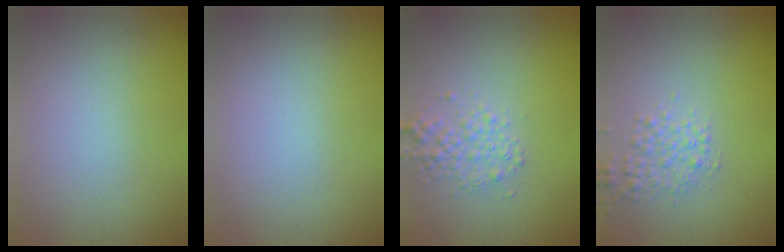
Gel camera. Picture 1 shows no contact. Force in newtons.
{"total": 0.0}
{"total": 2.2, "press": 2.2, "slide": 0.0}
{"total": 2.0, "press": 2.0, "slide": 0.1}